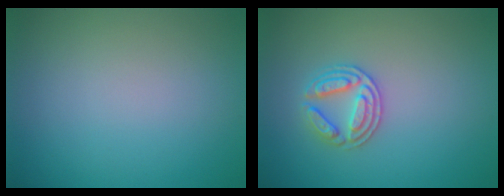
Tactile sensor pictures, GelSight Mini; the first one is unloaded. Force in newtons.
{"total": 2.8, "press": 2.7, "slide": 0.6}